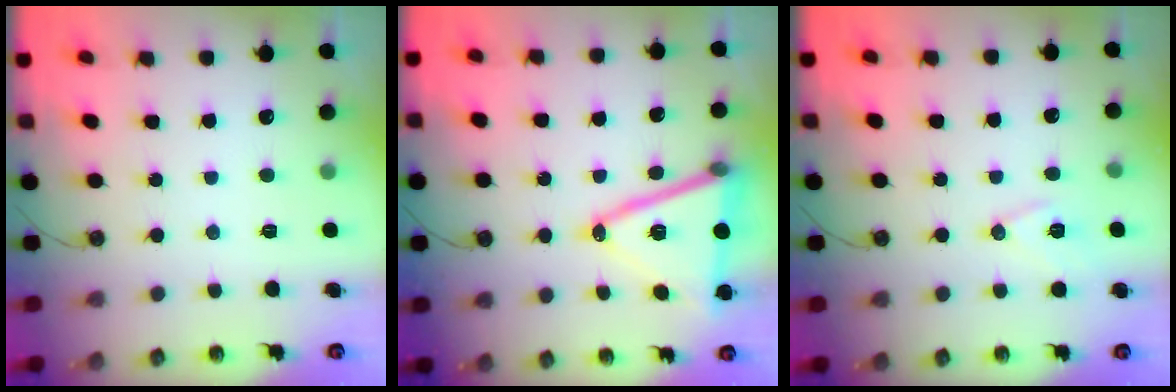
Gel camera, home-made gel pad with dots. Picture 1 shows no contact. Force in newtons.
{"total": 17.8, "press": 17.4, "slide": 3.8}
{"total": 8.3, "press": 7.5, "slide": 3.5}